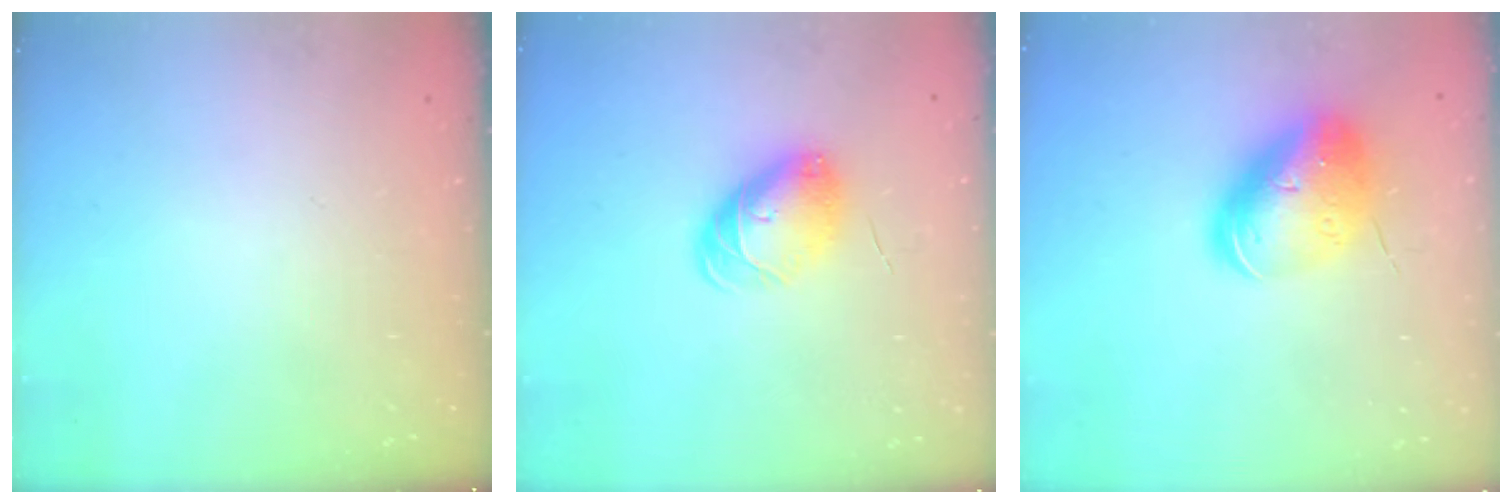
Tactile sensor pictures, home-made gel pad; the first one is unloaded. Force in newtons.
{"total": 7.3, "press": 7.2, "slide": 0.4}
{"total": 12.9, "press": 12.7, "slide": 2.0}